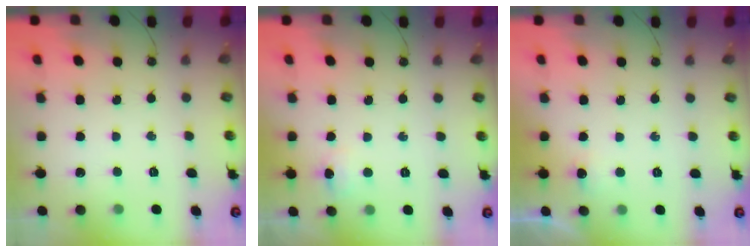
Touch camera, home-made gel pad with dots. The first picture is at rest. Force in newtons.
{"total": 5.8, "press": 5.7, "slide": 0.6}
{"total": 13.2, "press": 4.5, "slide": 12.4}